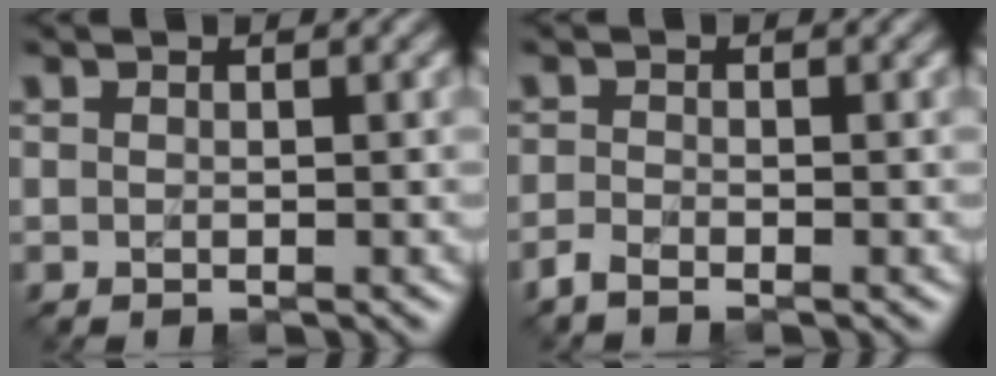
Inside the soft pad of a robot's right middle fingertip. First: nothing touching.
{"total": 1.1, "force": [-1.0, -0.1, 0.1], "torque": [-0.011, -0.002, -0.029]}